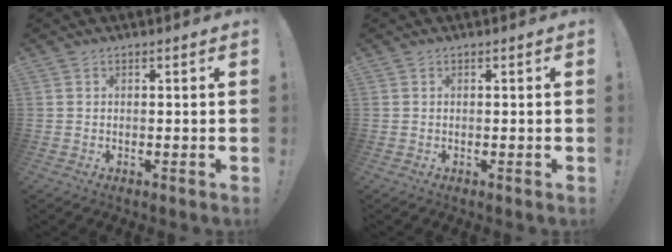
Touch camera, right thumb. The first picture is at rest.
{"total": 0.0}